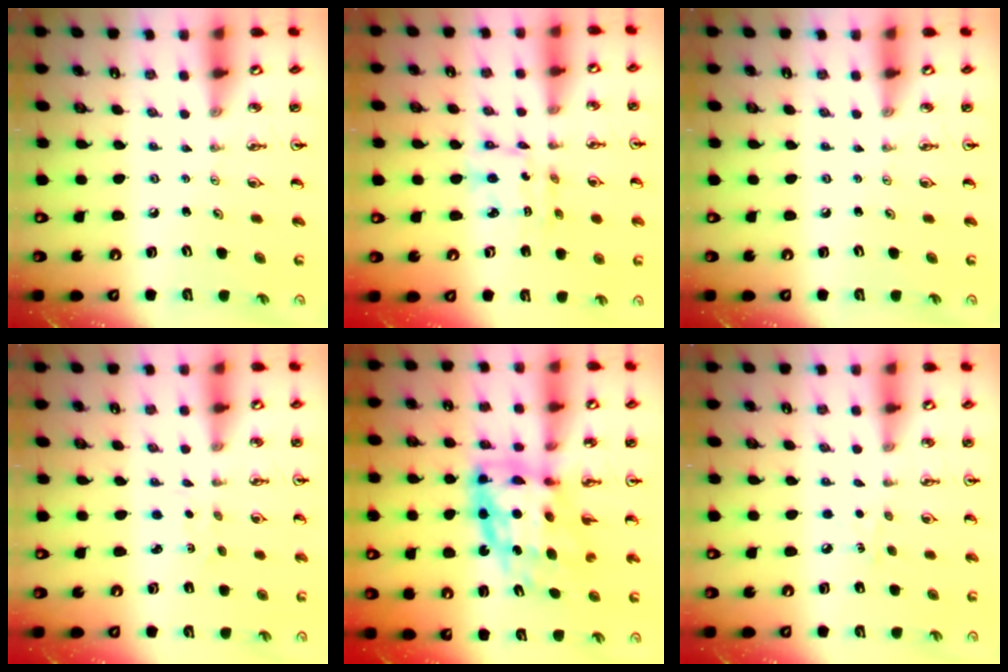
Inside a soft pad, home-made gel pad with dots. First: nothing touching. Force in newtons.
{"total": 7.0, "press": 7.0, "slide": 0.4}
{"total": 0.0}
{"total": 1.4, "press": 1.4, "slide": 0.2}
{"total": 12.9, "press": 12.8, "slide": 1.7}
{"total": 5.6, "press": 5.5, "slide": 0.7}